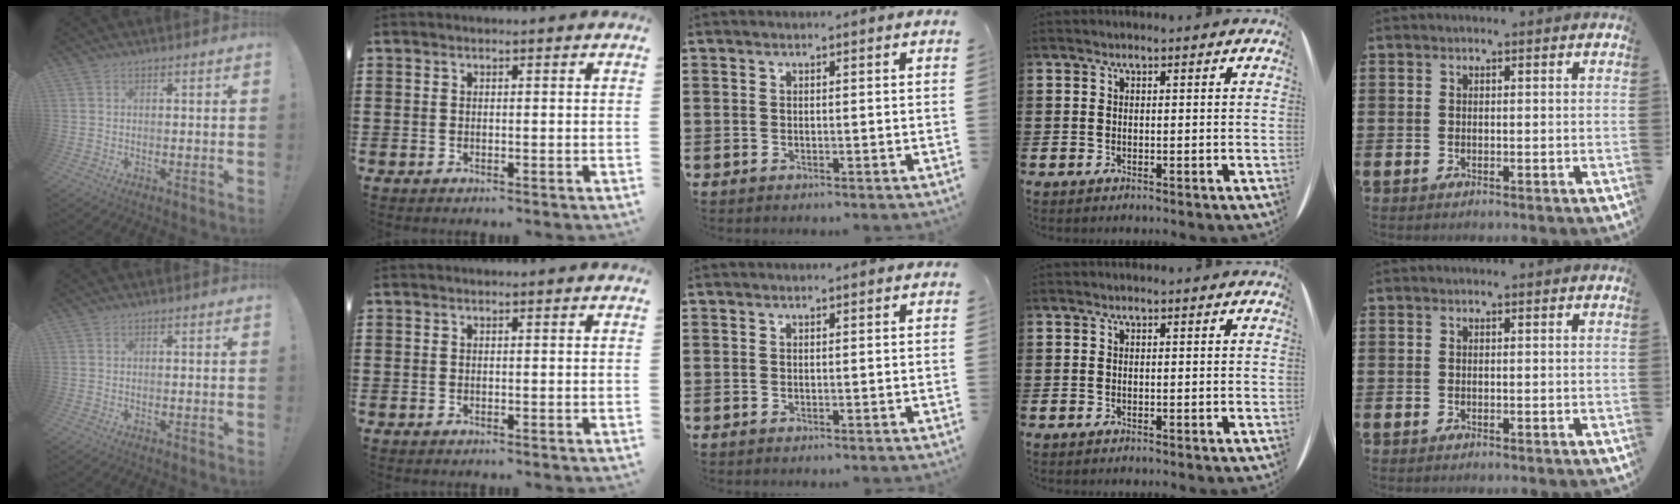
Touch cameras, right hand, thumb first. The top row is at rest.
{}